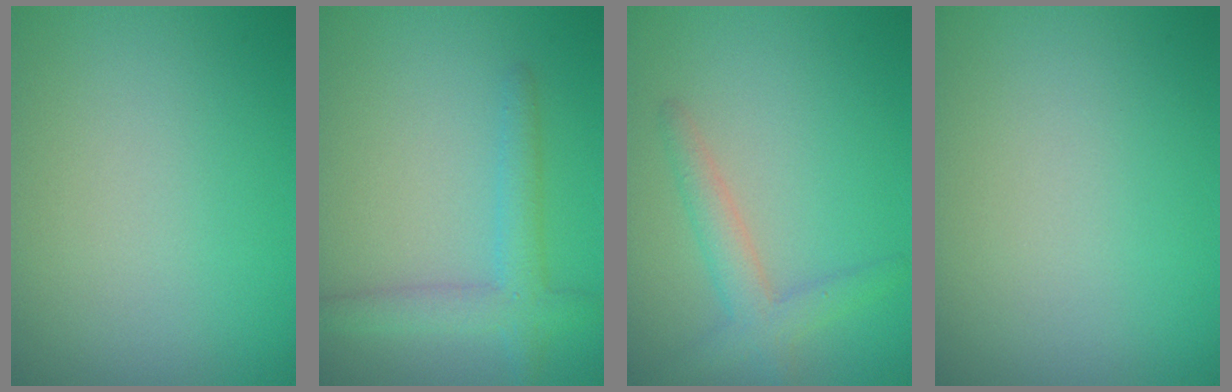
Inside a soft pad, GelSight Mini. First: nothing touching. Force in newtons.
{"total": 3.2, "press": 3.1, "slide": 0.2}
{"total": 2.7, "press": 2.7, "slide": 0.3}
{"total": 0.0}